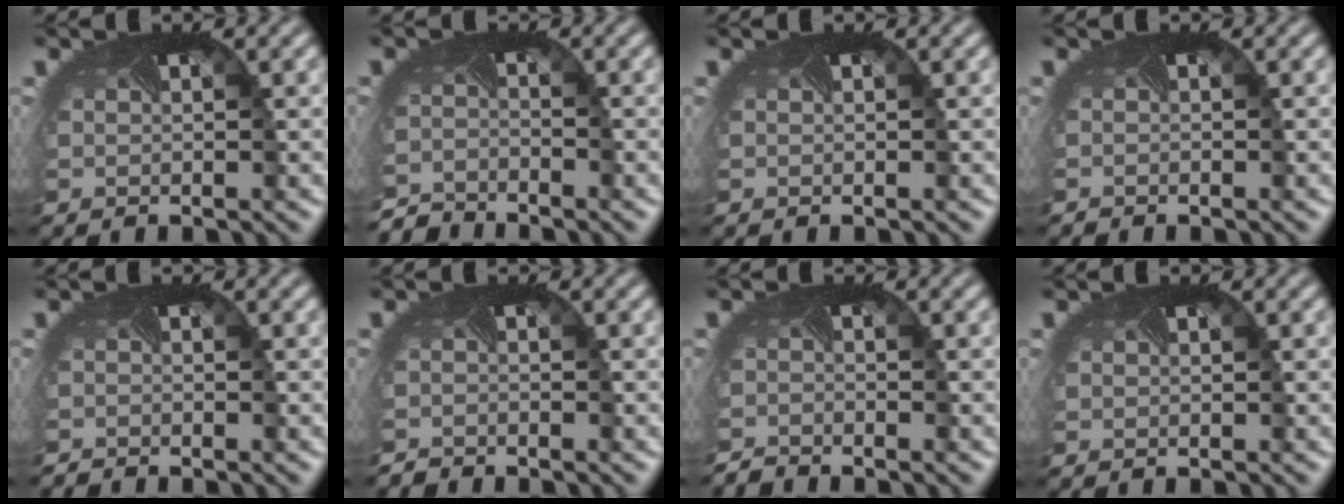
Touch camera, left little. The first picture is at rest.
{"total": 3.4, "force": [-3.4, 0.0, -0.5], "torque": [-0.004, -0.020, -0.069]}
{"total": 0.0}
{"total": 0.7, "force": [-0.4, -0.4, -0.4], "torque": [0.002, -0.003, -0.010]}
{"total": 1.4, "force": [-1.3, -0.5, -0.5], "torque": [-0.001, -0.013, -0.027]}
{"total": 1.7, "force": [-1.5, -0.3, -0.7], "torque": [0.005, -0.012, -0.031]}
{"total": 2.1, "force": [-1.9, -0.4, -0.6], "torque": [0.000, -0.015, -0.043]}
{"total": 0.0}